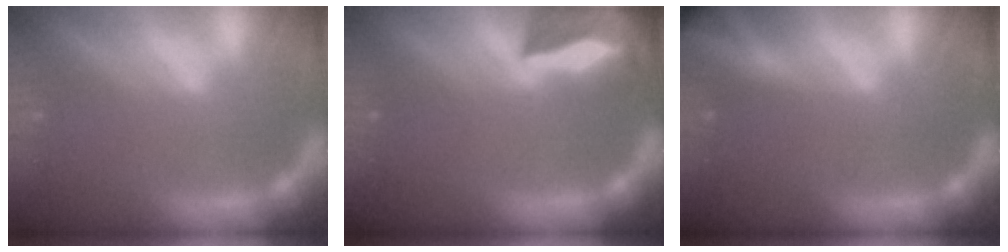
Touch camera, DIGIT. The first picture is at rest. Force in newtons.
{"total": 10.0}
{"total": 9.0}